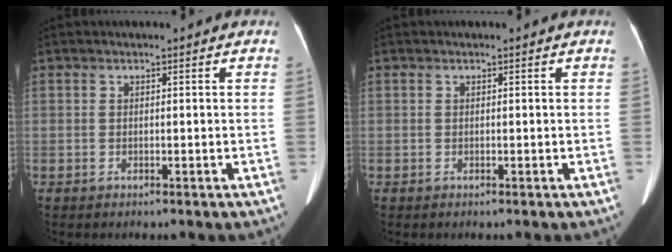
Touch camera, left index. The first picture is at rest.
{"total": 0.0}